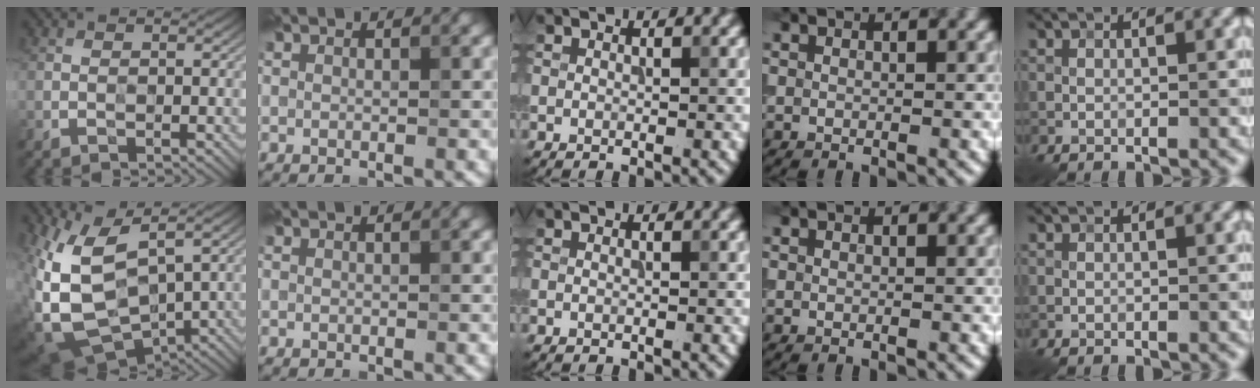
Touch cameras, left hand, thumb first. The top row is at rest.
{"thumb": {"total": 12.0, "force": [2.2, 7.2, 9.4], "torque": [-0.232, -0.028, 0.071]}}